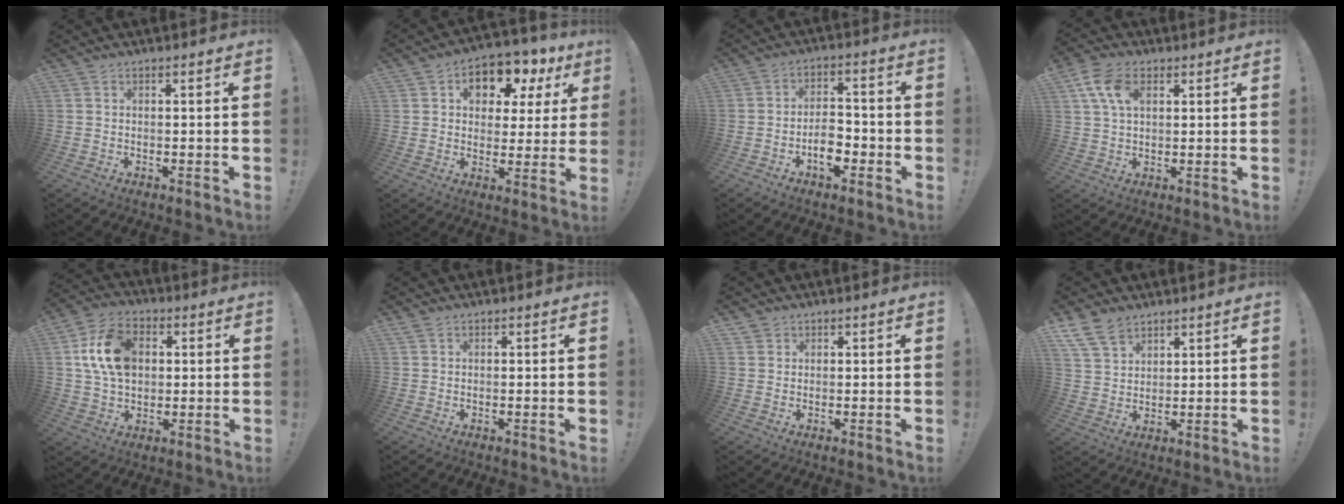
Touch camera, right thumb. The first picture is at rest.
{"total": 10.6, "force": [5.3, 6.9, 6.0], "torque": [-0.073, -0.031, 0.093]}
{"total": 7.6, "force": [-3.2, 4.5, 5.2], "torque": [-0.079, 0.007, -0.058]}
{"total": 9.8, "force": [3.7, 6.0, 6.9], "torque": [-0.141, 0.003, 0.070]}
{"total": 15.6, "force": [3.3, 11.1, 10.3], "torque": [-0.167, 0.007, 0.067]}
{"total": 1.1, "force": [0.6, 0.1, 0.9], "torque": [-0.019, 0.002, 0.011]}
{"total": 1.3, "force": [1.1, 0.7, 0.0], "torque": [0.007, -0.008, 0.020]}
{"total": 8.3, "force": [6.3, 4.4, 3.2], "torque": [-0.067, -0.030, 0.126]}